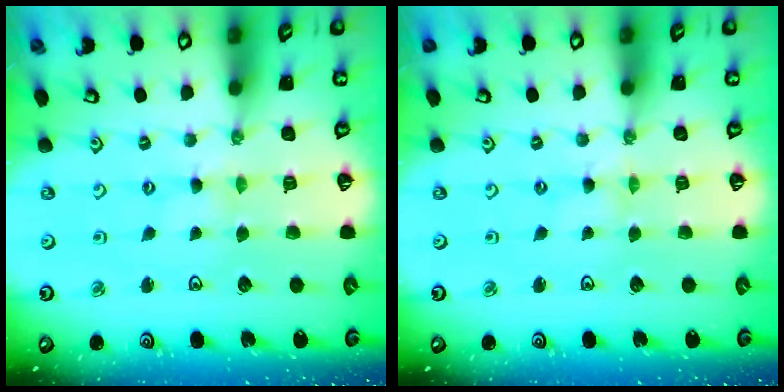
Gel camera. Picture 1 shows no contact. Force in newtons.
{"total": 0.0}